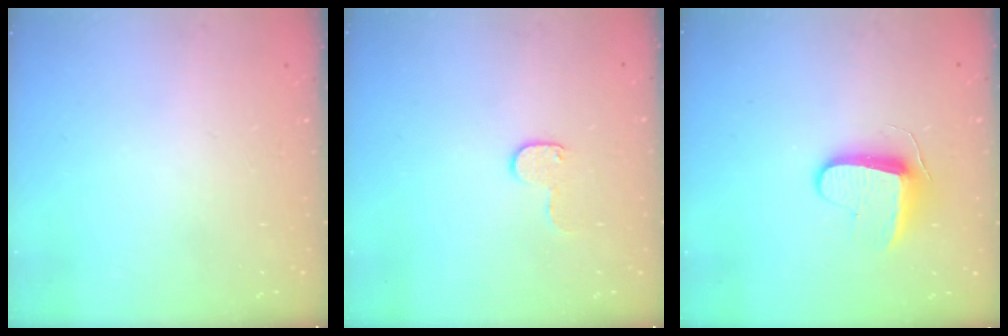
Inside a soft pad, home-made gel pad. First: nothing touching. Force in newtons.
{"total": 4.5, "press": 4.5, "slide": 0.5}
{"total": 9.2, "press": 9.2, "slide": 0.7}